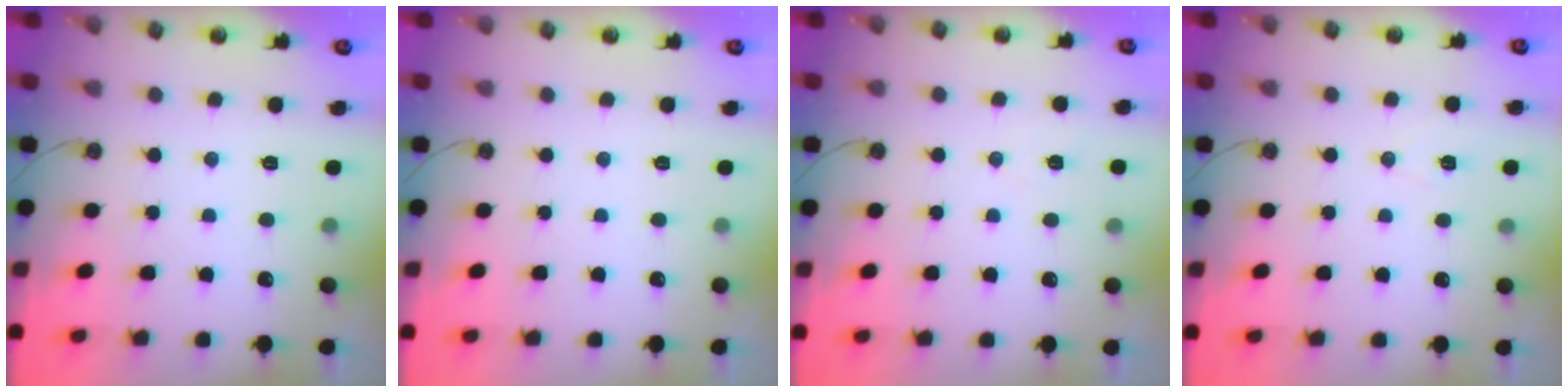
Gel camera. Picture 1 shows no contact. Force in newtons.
{"total": 0.0}
{"total": 6.3, "press": 4.7, "slide": 4.2}
{"total": 6.7, "press": 5.0, "slide": 4.4}